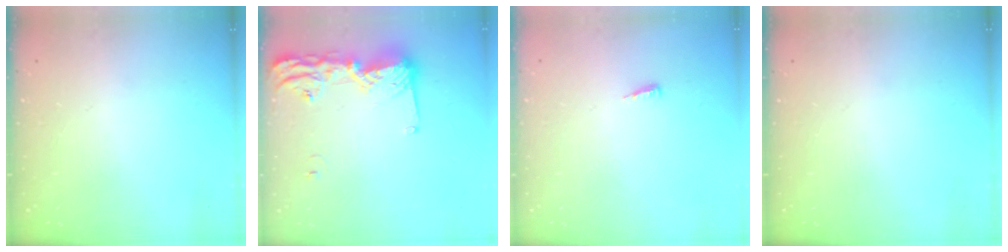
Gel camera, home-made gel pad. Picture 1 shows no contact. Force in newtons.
{"total": 15.5, "press": 15.3, "slide": 2.2}
{"total": 2.9, "press": 2.9, "slide": 0.4}
{"total": 0.0}